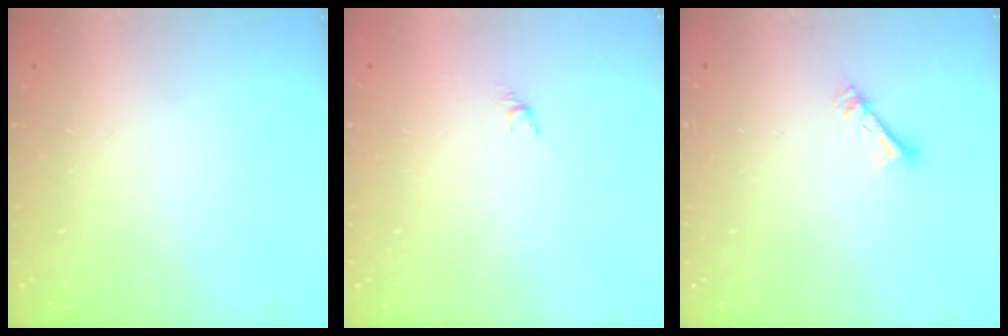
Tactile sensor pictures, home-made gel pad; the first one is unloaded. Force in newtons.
{"total": 1.5, "press": 1.4, "slide": 0.6}
{"total": 4.6, "press": 4.6, "slide": 0.3}